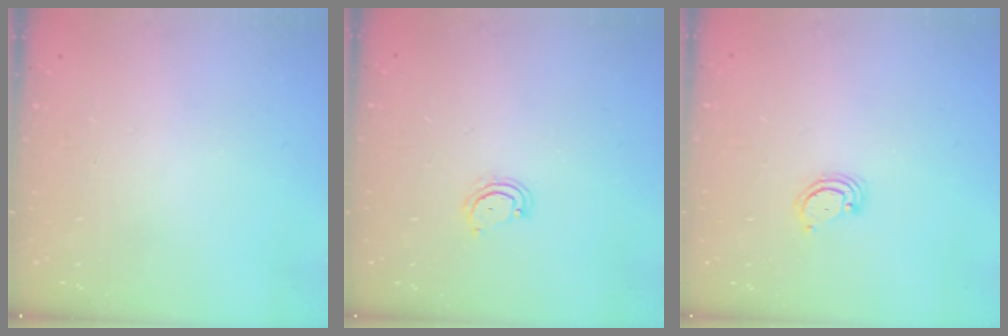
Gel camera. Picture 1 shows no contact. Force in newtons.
{"total": 4.1, "press": 4.1, "slide": 0.3}
{"total": 2.9, "press": 2.9, "slide": 0.2}